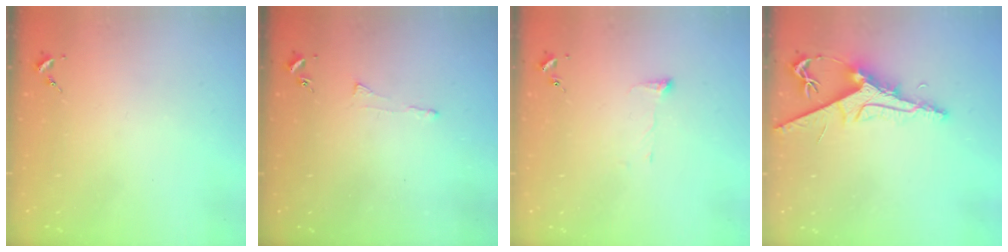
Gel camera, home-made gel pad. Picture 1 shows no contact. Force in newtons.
{"total": 3.0, "press": 2.9, "slide": 0.5}
{"total": 3.6, "press": 3.6, "slide": 0.5}
{"total": 9.2, "press": 9.1, "slide": 0.8}